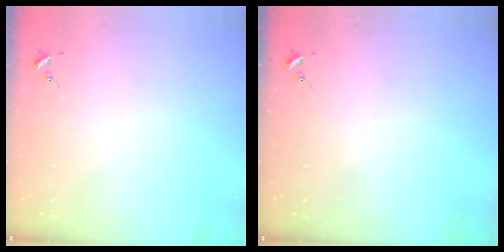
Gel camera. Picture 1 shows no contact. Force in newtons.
{"total": 0.0}